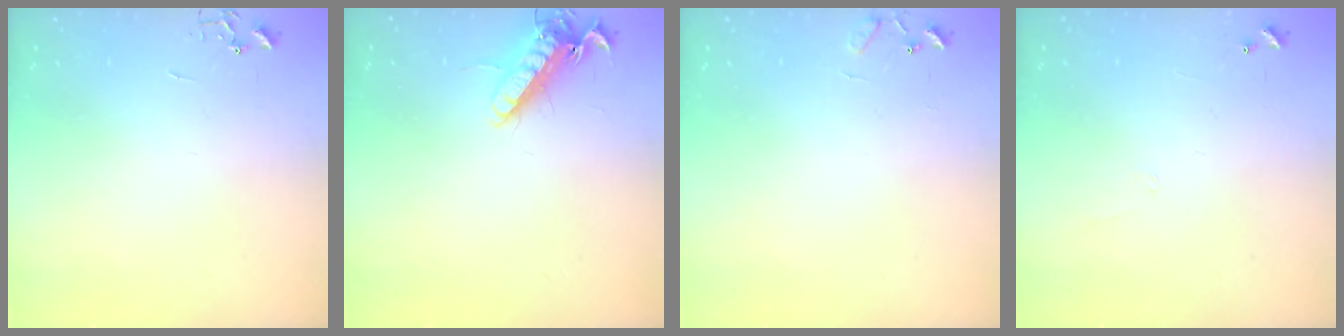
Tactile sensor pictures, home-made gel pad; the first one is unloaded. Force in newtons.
{"total": 13.3, "press": 13.2, "slide": 1.8}
{"total": 7.6, "press": 7.5, "slide": 0.6}
{"total": 5.6, "press": 5.6, "slide": 0.4}